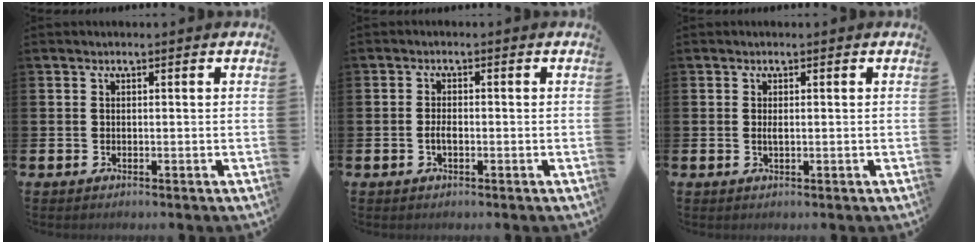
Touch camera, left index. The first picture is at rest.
{"total": 1.6, "force": [-0.4, 0.7, 1.3], "torque": [-0.023, 0.001, -0.009]}
{"total": 0.8, "force": [0.1, 0.2, 0.7], "torque": [-0.012, -0.001, 0.001]}